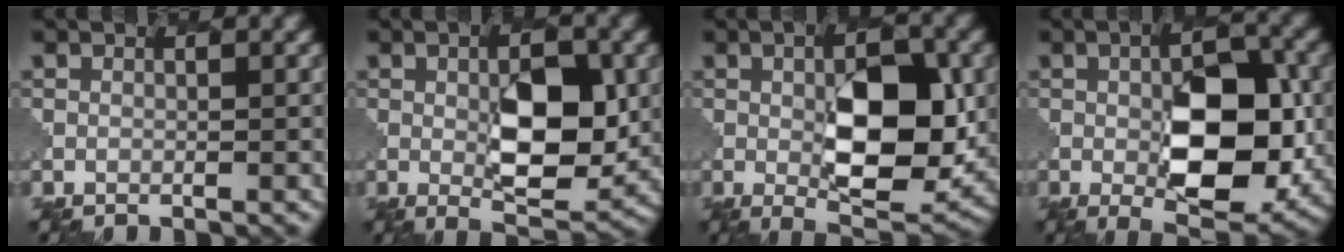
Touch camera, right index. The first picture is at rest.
{"total": 7.1, "force": [0.1, 2.9, 6.5], "torque": [-0.094, -0.006, 0.008]}
{"total": 9.1, "force": [-0.2, 3.8, 8.3], "torque": [-0.120, -0.003, 0.005]}
{"total": 9.1, "force": [-0.9, 4.1, 8.1], "torque": [-0.118, 0.001, -0.009]}